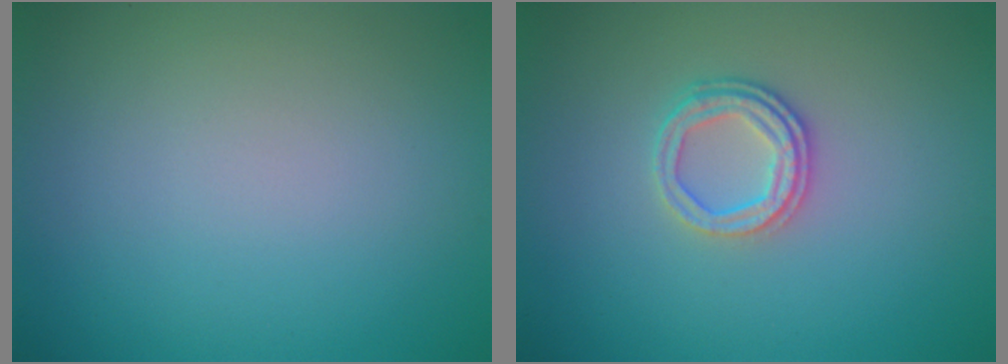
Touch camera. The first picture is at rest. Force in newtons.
{"total": 2.6, "press": 2.3, "slide": 1.1}